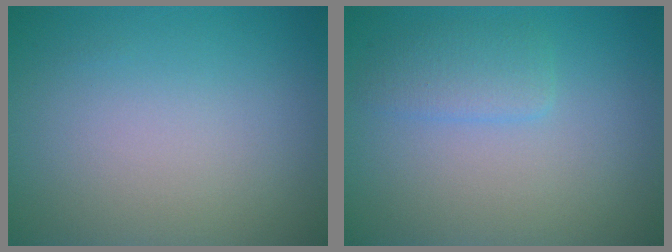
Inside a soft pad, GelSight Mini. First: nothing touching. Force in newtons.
{"total": 1.9, "press": 1.9, "slide": 0.1}